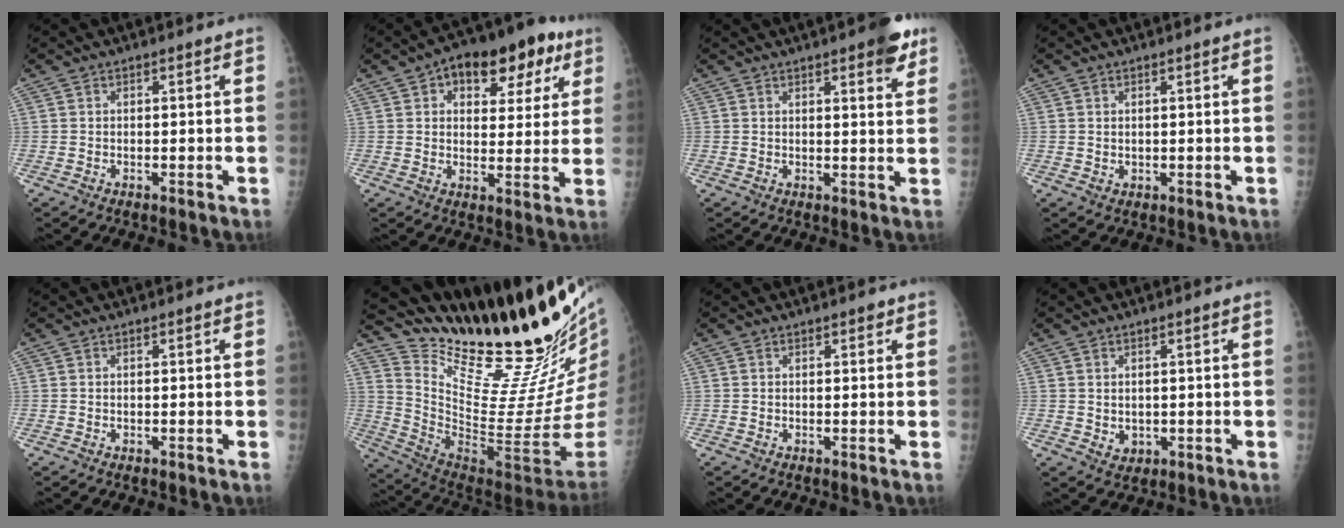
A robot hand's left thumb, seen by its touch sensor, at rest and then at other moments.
{"total": 15.4, "force": [7.2, 8.9, 10.2], "torque": [-0.089, 0.004, 0.098]}
{"total": 6.9, "force": [4.1, 1.9, 5.2], "torque": [-0.052, -0.016, 0.048]}
{"total": 1.0, "force": [0.5, 0.7, 0.6], "torque": [-0.007, -0.006, 0.013]}
{"total": 0.0}
{"total": 30.6, "force": [25.1, 4.6, 16.9], "torque": [-0.237, -0.174, 0.386]}
{"total": 1.0, "force": [0.7, 0.3, 0.5], "torque": [-0.006, -0.003, 0.009]}
{"total": 2.4, "force": [0.4, 1.9, 1.5], "torque": [-0.019, -0.008, 0.017]}